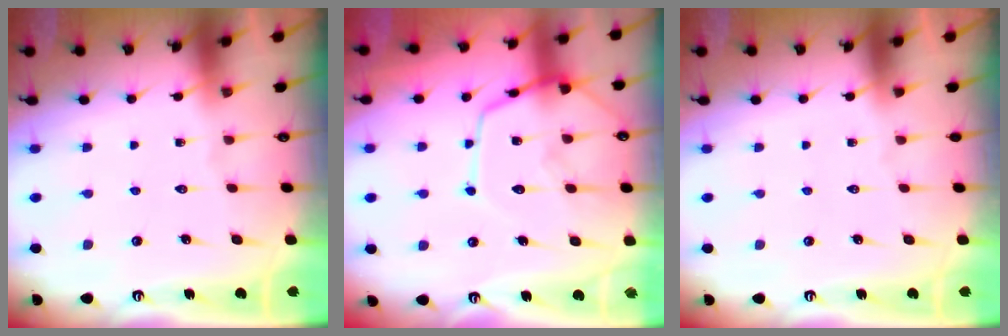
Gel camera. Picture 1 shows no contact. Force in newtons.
{"total": 12.5, "press": 12.4, "slide": 1.2}
{"total": 0.0}